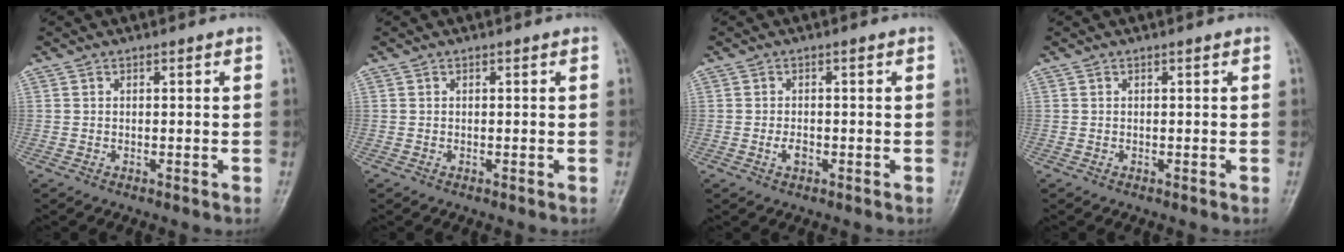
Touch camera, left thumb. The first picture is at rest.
{"total": 0.0}
{"total": 1.9, "force": [-0.6, 1.1, 1.4], "torque": [-0.024, 0.001, -0.012]}
{"total": 0.0}